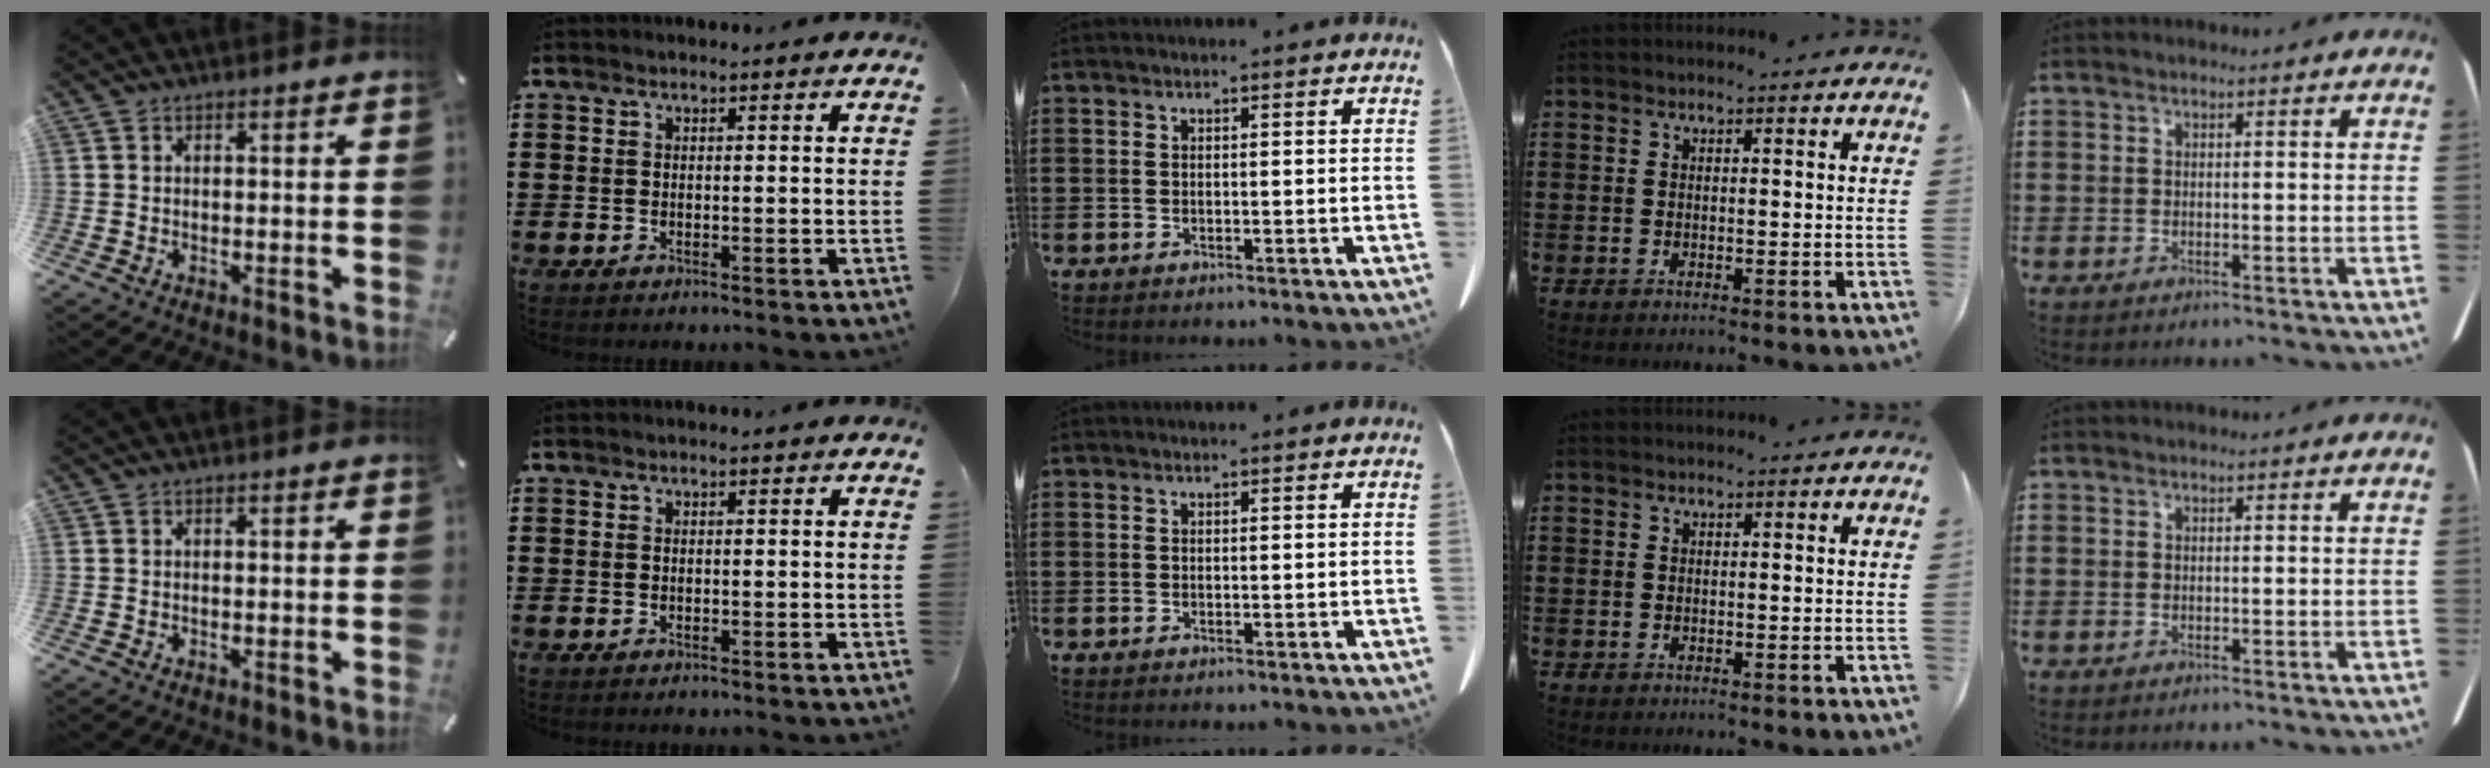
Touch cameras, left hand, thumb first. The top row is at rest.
{}